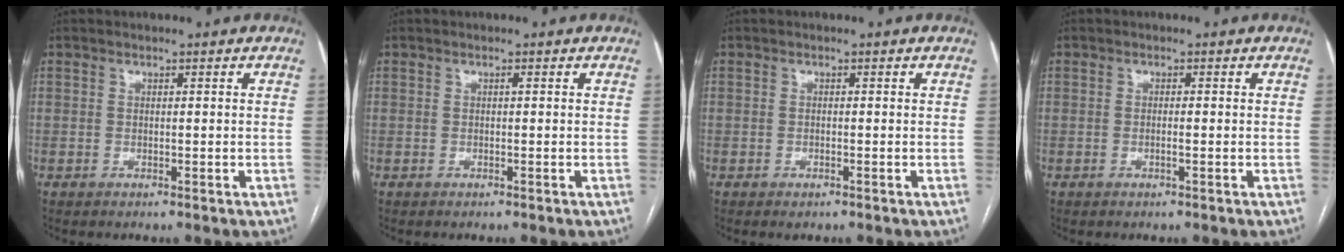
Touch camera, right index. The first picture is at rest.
{"total": 0.0}
{"total": 0.7, "force": [-0.5, 0.3, 0.5], "torque": [-0.008, -0.001, -0.004]}
{"total": 0.8, "force": [-0.2, 0.0, 0.8], "torque": [-0.016, 0.000, -0.003]}